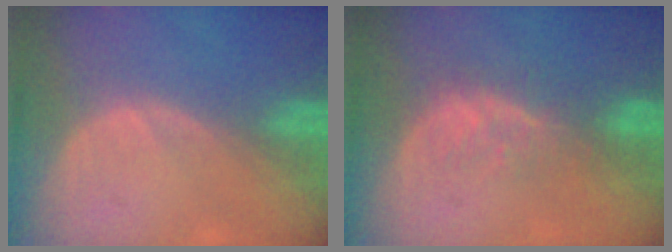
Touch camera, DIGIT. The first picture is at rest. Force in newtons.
{"total": 4.5, "press": 4.2, "slide": 1.7}